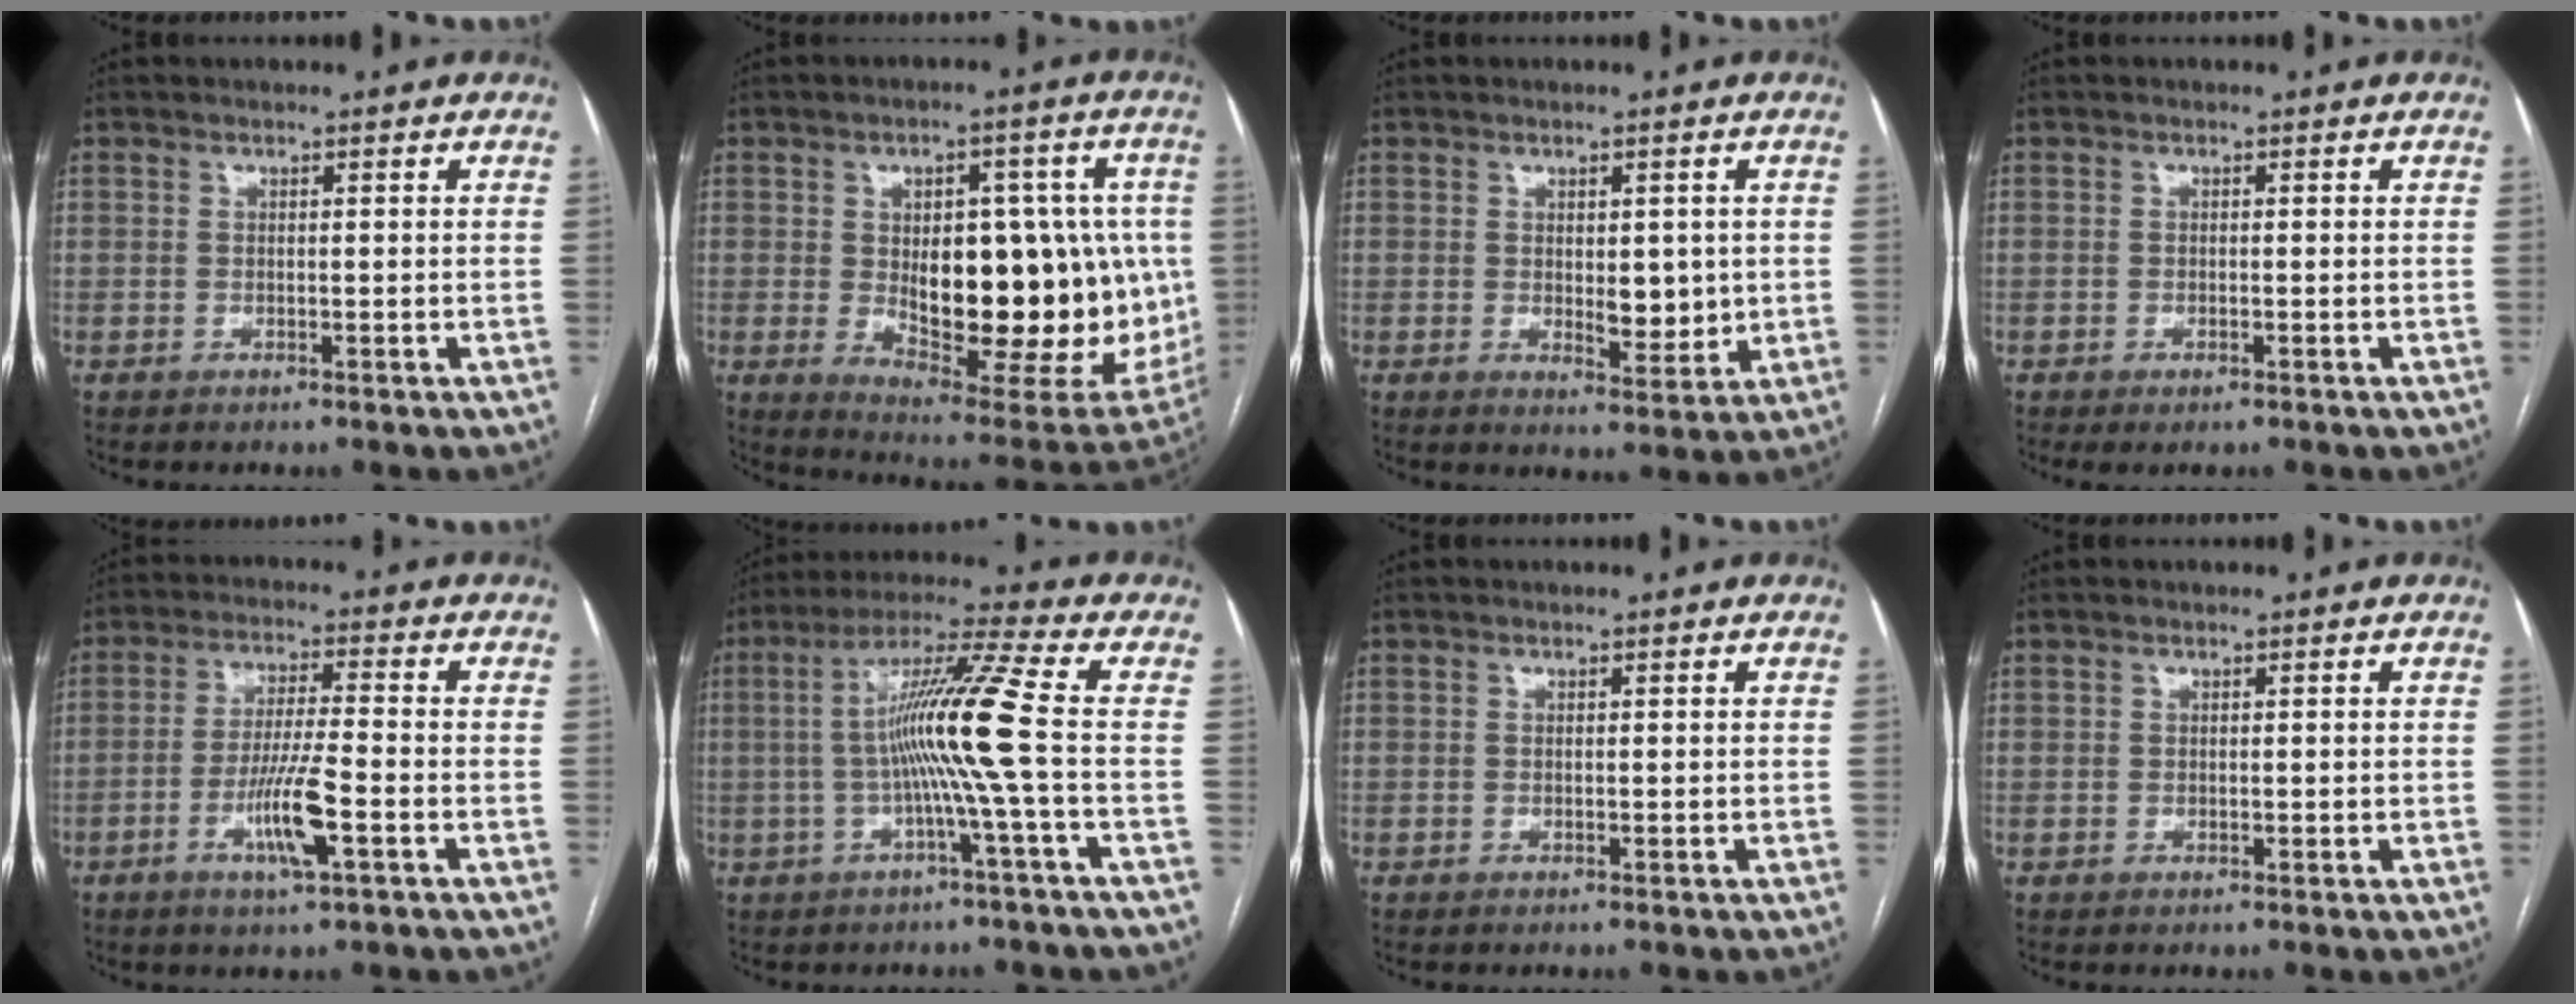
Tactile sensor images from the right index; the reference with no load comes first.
{"total": 24.2, "force": [-0.9, 10.2, 22.0], "torque": [-0.273, 0.008, 0.018]}
{"total": 5.1, "force": [0.3, 2.4, 4.5], "torque": [-0.060, -0.010, 0.011]}
{"total": 1.5, "force": [-0.8, 0.6, 1.2], "torque": [-0.020, -0.004, -0.005]}
{"total": 8.3, "force": [-3.2, 0.4, 7.7], "torque": [-0.146, -0.009, -0.059]}
{"total": 11.5, "force": [-0.8, -2.2, 11.2], "torque": [-0.207, 0.013, -0.016]}
{"total": 0.0}
{"total": 0.6, "force": [0.3, 0.4, 0.4], "torque": [-0.002, 0.000, 0.004]}